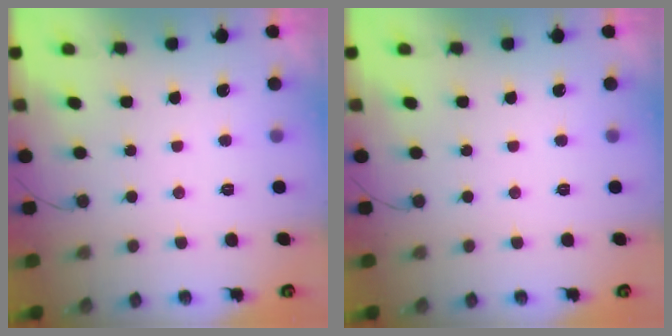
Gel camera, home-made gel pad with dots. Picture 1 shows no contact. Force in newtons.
{"total": 0.0}